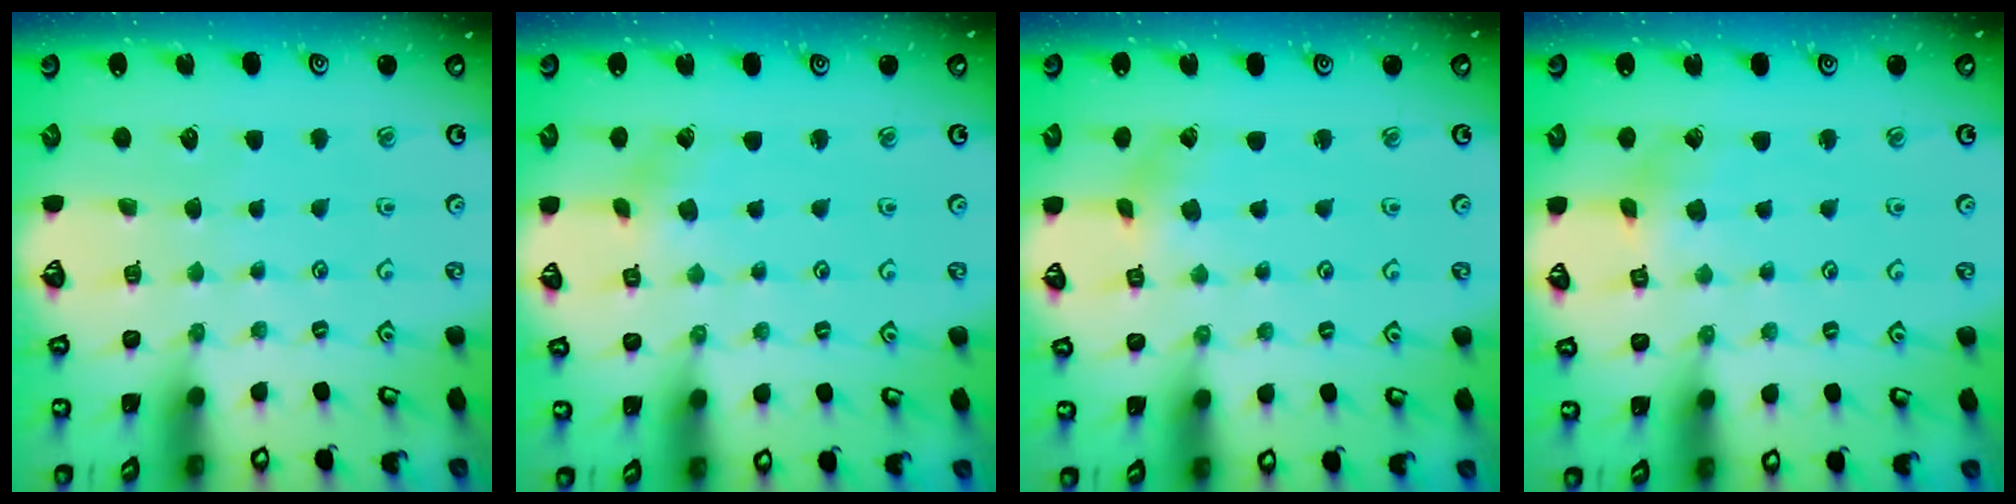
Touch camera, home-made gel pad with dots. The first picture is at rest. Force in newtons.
{"total": 2.1, "press": 2.1, "slide": 0.3}
{"total": 0.0}
{"total": 2.9, "press": 2.9, "slide": 0.3}